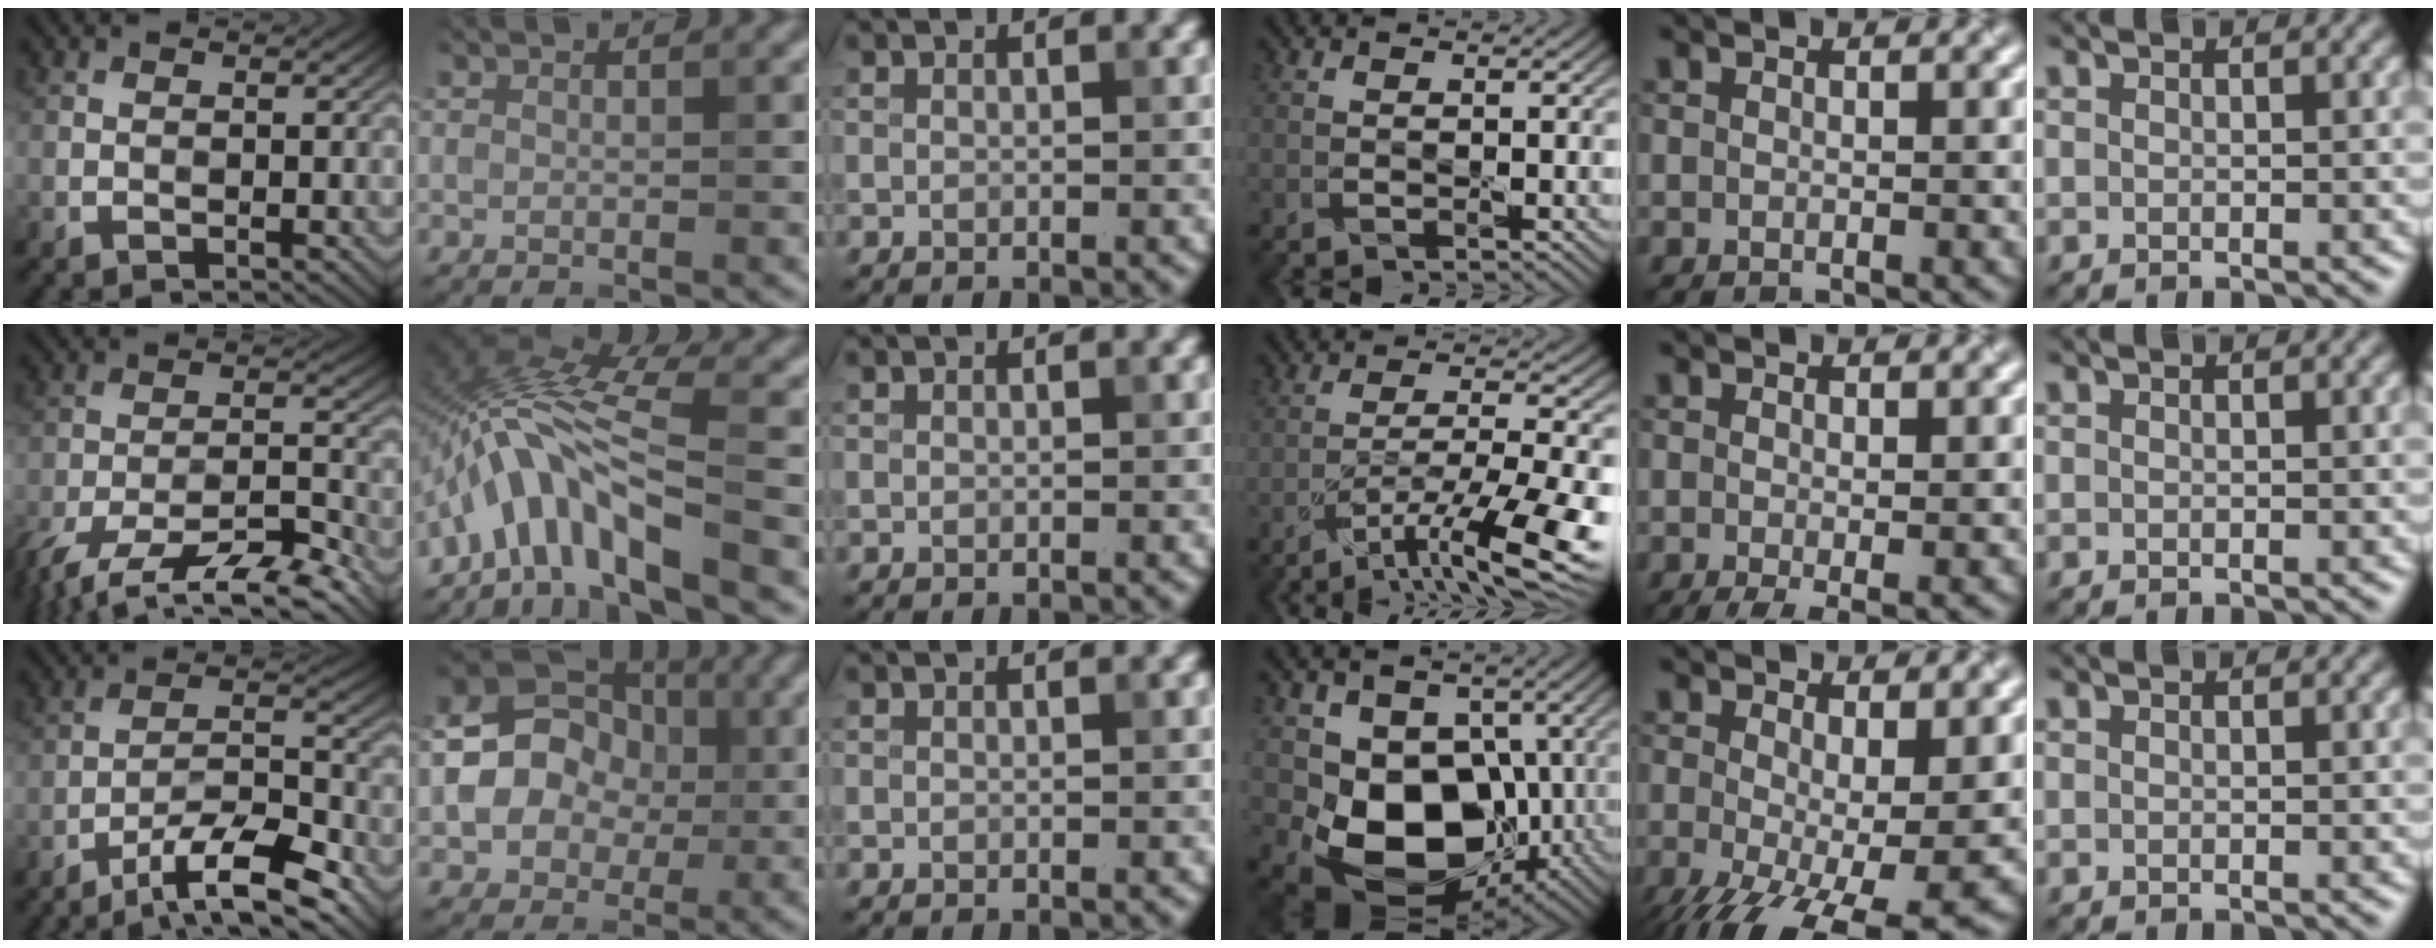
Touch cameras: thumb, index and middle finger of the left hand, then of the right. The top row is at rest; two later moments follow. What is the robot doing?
{"motion": "peel", "object": "postage stamp"}